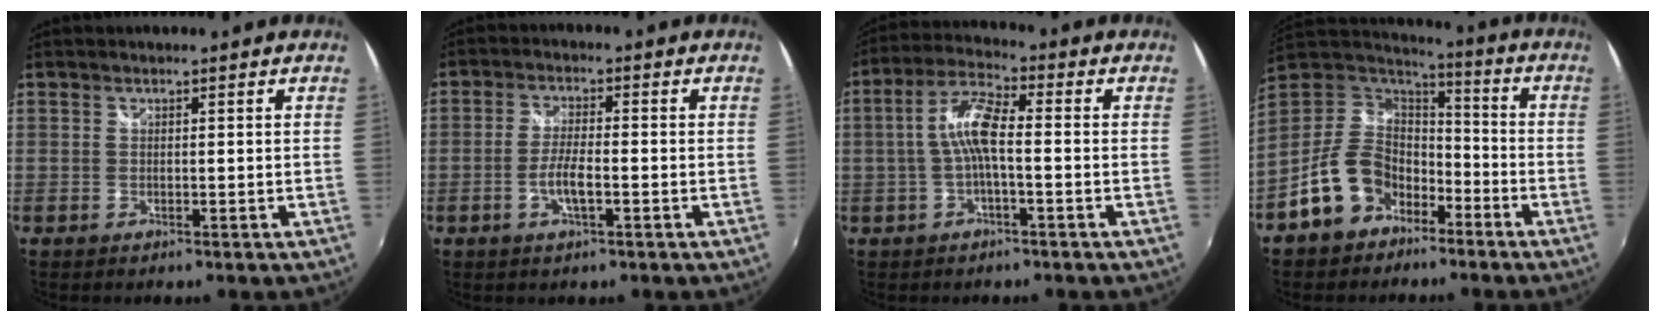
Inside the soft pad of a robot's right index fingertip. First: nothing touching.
{"total": 4.6, "force": [-1.7, 1.1, 4.1], "torque": [-0.087, -0.002, -0.032]}
{"total": 7.2, "force": [-0.9, 1.7, 7.0], "torque": [-0.149, 0.016, -0.019]}
{"total": 14.9, "force": [-8.1, 10.5, 6.7], "torque": [-0.167, 0.021, -0.134]}